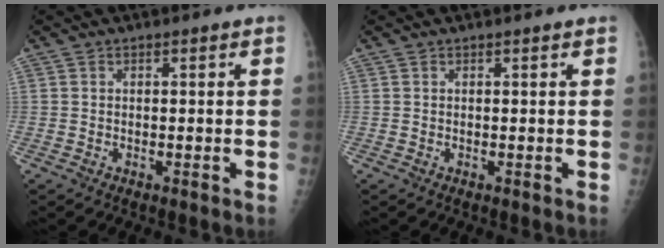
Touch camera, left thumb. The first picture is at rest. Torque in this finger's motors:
{"motor_torque": [-0.01, 0.01, -0.01, -0.02, 0.00]}